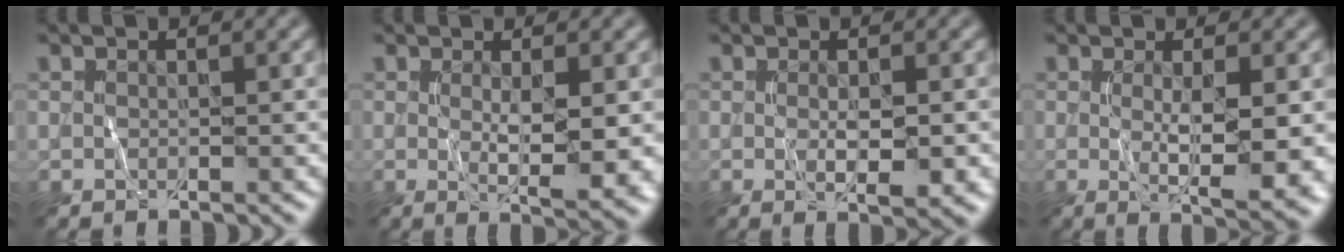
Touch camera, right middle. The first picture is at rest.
{"total": 4.8, "force": [-0.2, 1.0, 4.7], "torque": [-0.080, -0.011, 0.003]}
{"total": 3.0, "force": [-0.3, 0.7, 2.8], "torque": [-0.050, -0.009, -0.001]}
{"total": 5.8, "force": [-0.6, 1.1, 5.7], "torque": [-0.096, -0.012, -0.004]}